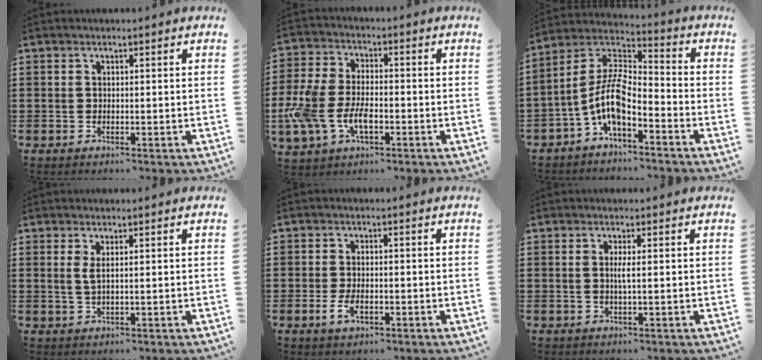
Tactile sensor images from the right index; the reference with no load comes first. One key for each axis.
{"total": 8.0, "fx": -2.8, "fy": 4.4, "fz": 6.0, "tx": -0.160, "ty": -0.005, "tz": -0.062}
{"total": 8.7, "fx": -4.3, "fy": 3.1, "fz": 6.9, "tx": -0.179, "ty": -0.025, "tz": -0.096}
{"total": 1.8, "fx": 0.5, "fy": 0.2, "fz": 1.7, "tx": -0.035, "ty": 0.001, "tz": 0.008}
{"total": 2.6, "fx": -1.0, "fy": 1.4, "fz": 2.0, "tx": -0.045, "ty": -0.005, "tz": -0.019}
{"total": 1.9, "fx": 0.0, "fy": -0.1, "fz": 1.8, "tx": -0.035, "ty": -0.005, "tz": -0.001}